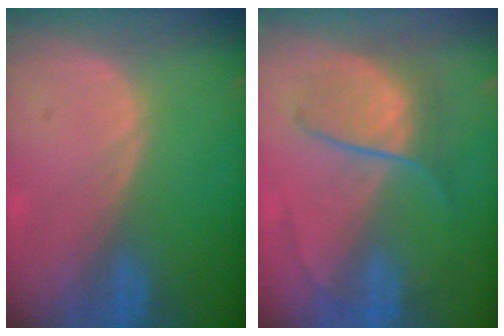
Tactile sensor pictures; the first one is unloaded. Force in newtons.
{"total": 6.3, "press": 6.3, "slide": 0.7}